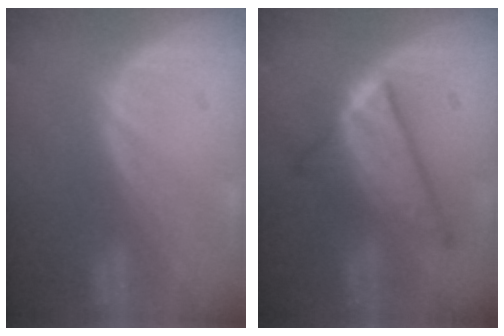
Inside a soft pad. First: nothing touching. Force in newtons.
{"total": 8.8, "press": 8.7, "slide": 0.6}